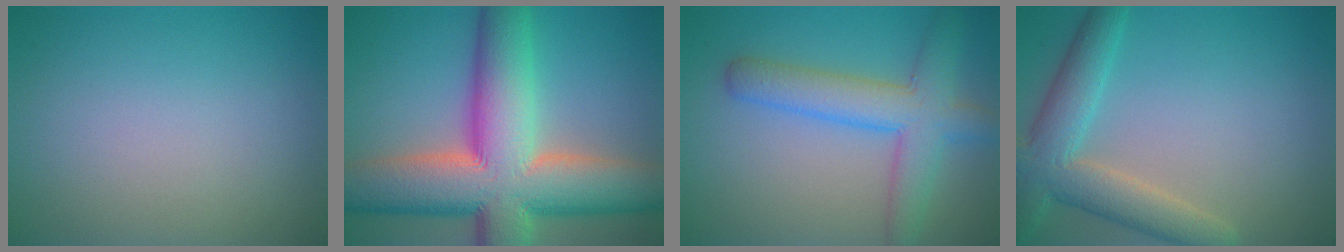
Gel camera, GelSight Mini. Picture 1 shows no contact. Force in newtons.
{"total": 15.3, "press": 15.3, "slide": 0.8}
{"total": 5.8, "press": 5.8, "slide": 0.3}
{"total": 5.8, "press": 5.8, "slide": 0.4}